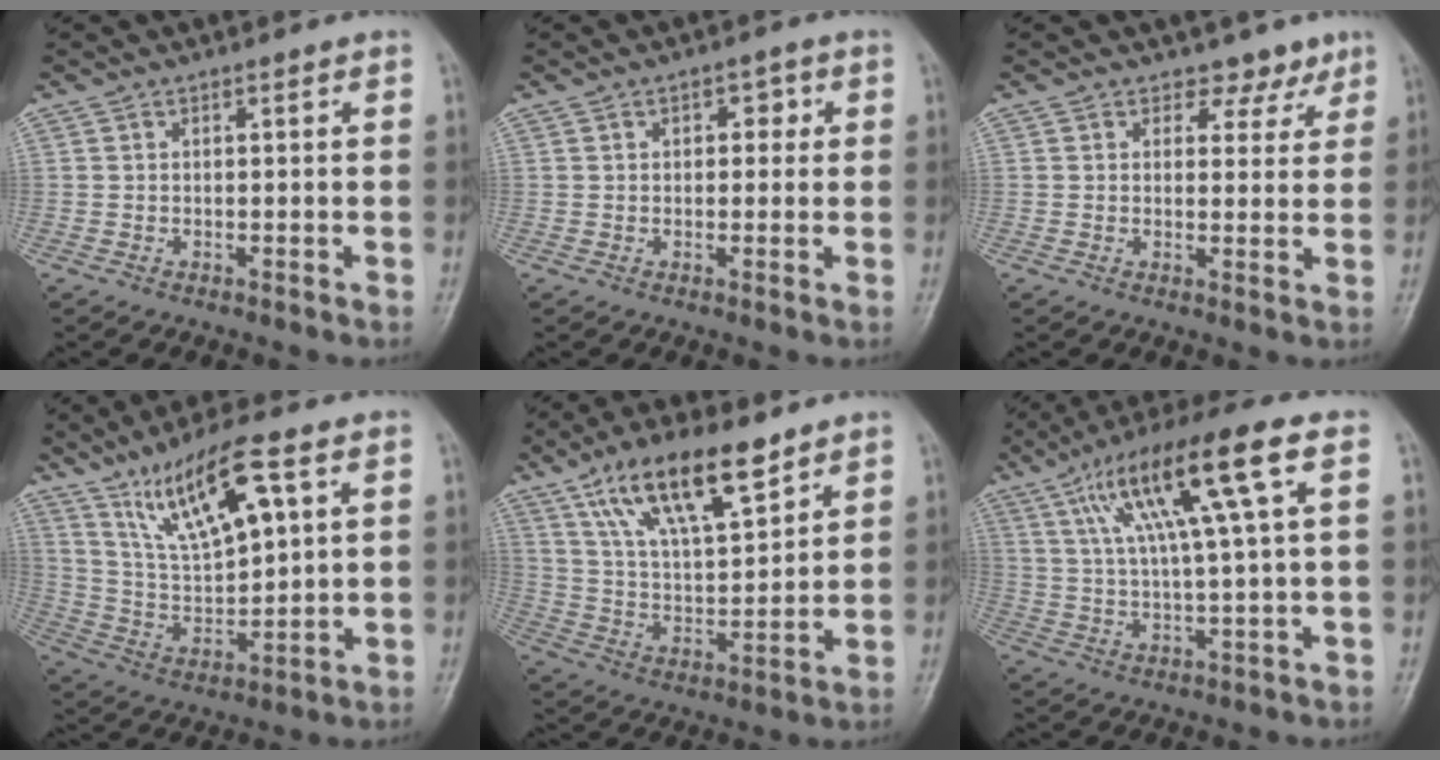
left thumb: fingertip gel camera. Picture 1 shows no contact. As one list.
[{"total": 3.3, "force": [0.9, 2.2, 2.3], "torque": [-0.008, 0.003, 0.006]}, {"total": 4.0, "force": [3.0, 2.7, 0.4], "torque": [0.023, -0.018, 0.035]}, {"total": 15.1, "force": [7.6, 4.6, 12.2], "torque": [-0.207, -0.021, 0.154]}, {"total": 16.7, "force": [10.3, 5.9, 11.7], "torque": [-0.180, -0.038, 0.192]}, {"total": 16.3, "force": [6.2, 2.0, 15.0], "torque": [-0.277, 0.008, 0.105]}]